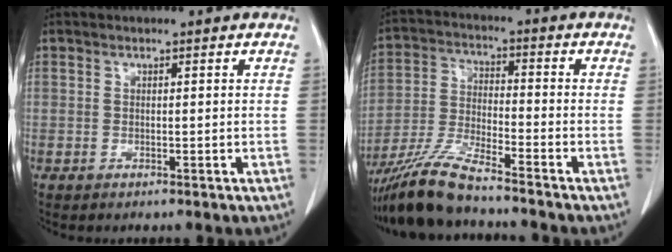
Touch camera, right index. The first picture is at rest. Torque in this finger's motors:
{"motor_torque": [0.62, -0.58, 0.18, 0.09]}